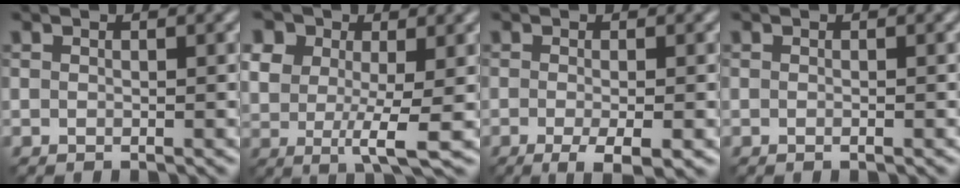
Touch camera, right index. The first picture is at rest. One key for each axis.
{"total": 5.3, "fx": 1.1, "fy": 3.0, "fz": 4.3, "tx": -0.102, "ty": 0.002, "tz": 0.025}
{"total": 3.6, "fx": -1.7, "fy": 0.6, "fz": 3.1, "tx": -0.056, "ty": -0.002, "tz": -0.018}
{"total": 0.9, "fx": -0.2, "fy": 0.4, "fz": 0.7, "tx": 0.001, "ty": 0.001, "tz": -0.012}